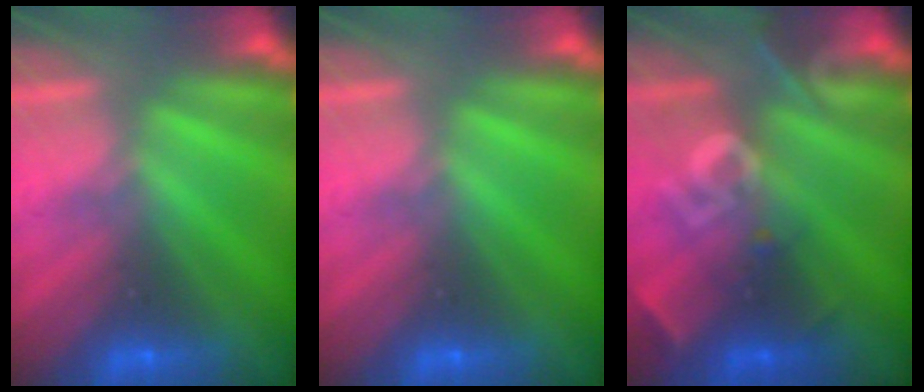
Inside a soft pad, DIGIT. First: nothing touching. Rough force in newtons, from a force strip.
{"total": 0.0}
{"total": 2.5}